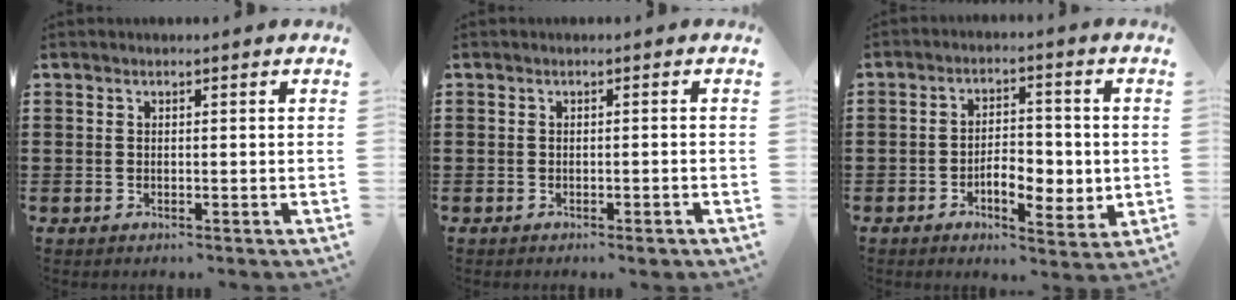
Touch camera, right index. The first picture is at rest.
{"total": 1.1, "force": [-0.9, 0.0, 0.7], "torque": [-0.014, -0.005, -0.016]}
{"total": 6.1, "force": [-1.5, 3.3, 4.8], "torque": [-0.073, 0.002, -0.030]}